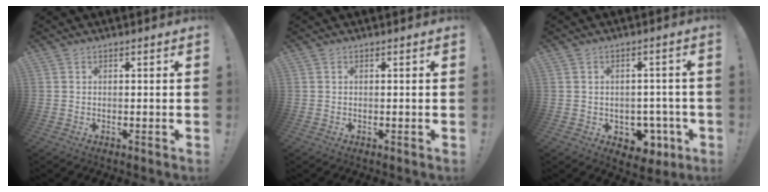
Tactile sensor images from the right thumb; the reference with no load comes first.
{"total": 0.0}
{"total": 6.9, "force": [-2.1, 5.8, 3.0], "torque": [-0.024, 0.017, -0.024]}